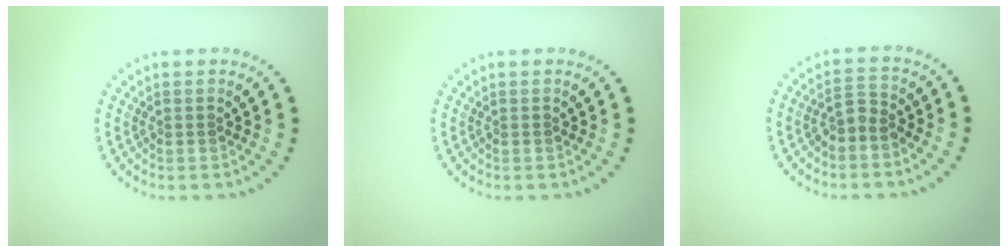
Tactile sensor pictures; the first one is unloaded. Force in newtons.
{"total": 0.0}
{"total": 1.8, "press": 1.4, "slide": 1.2}